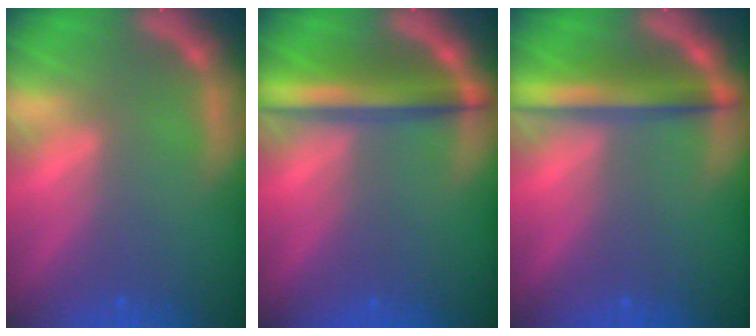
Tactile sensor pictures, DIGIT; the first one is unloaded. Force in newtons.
{"total": 5.5}
{"total": 5.0}